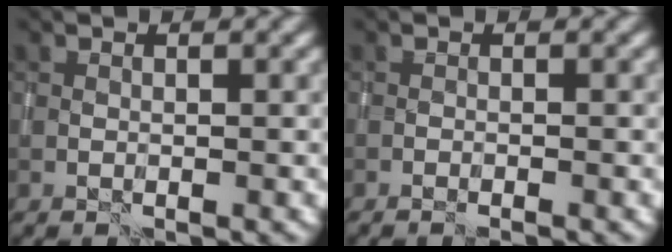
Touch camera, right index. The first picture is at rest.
{"total": 1.0, "force": [-0.8, 0.2, 0.6], "torque": [-0.010, 0.005, -0.016]}